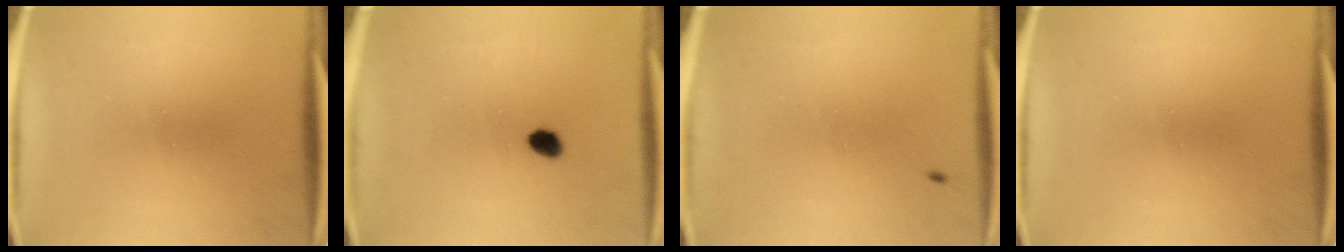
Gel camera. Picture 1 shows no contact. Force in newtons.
{"total": 2.5}
{"total": 0.8}
{"total": 0.0}